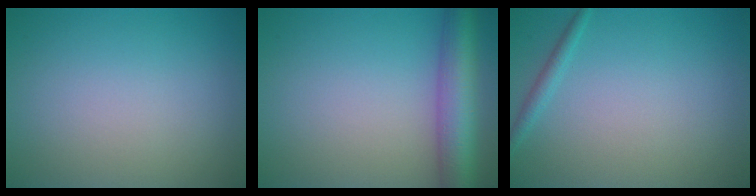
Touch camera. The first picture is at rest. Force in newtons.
{"total": 6.6, "press": 6.6, "slide": 0.3}
{"total": 1.1, "press": 1.1, "slide": 0.0}